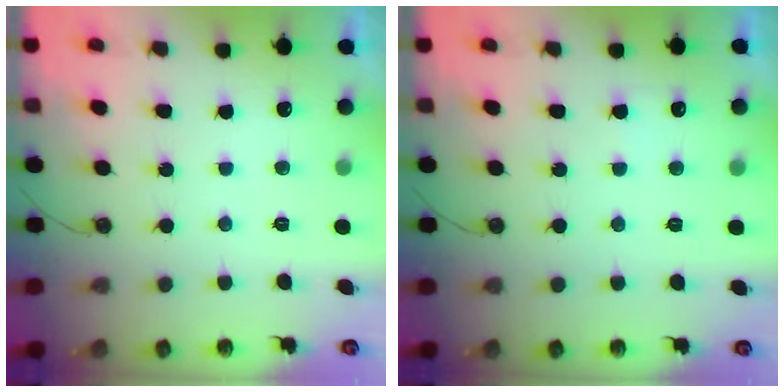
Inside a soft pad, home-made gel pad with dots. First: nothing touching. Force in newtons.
{"total": 3.9, "press": 3.9, "slide": 0.6}